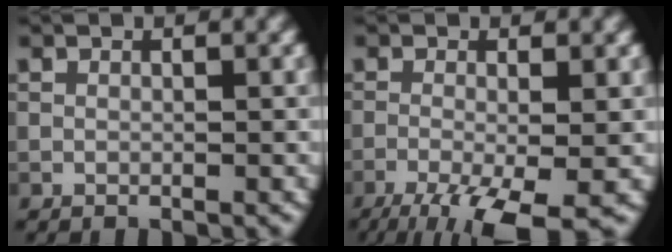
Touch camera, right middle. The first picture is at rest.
{"total": 8.0, "force": [-4.3, 2.2, 6.3], "torque": [-0.113, -0.017, -0.071]}